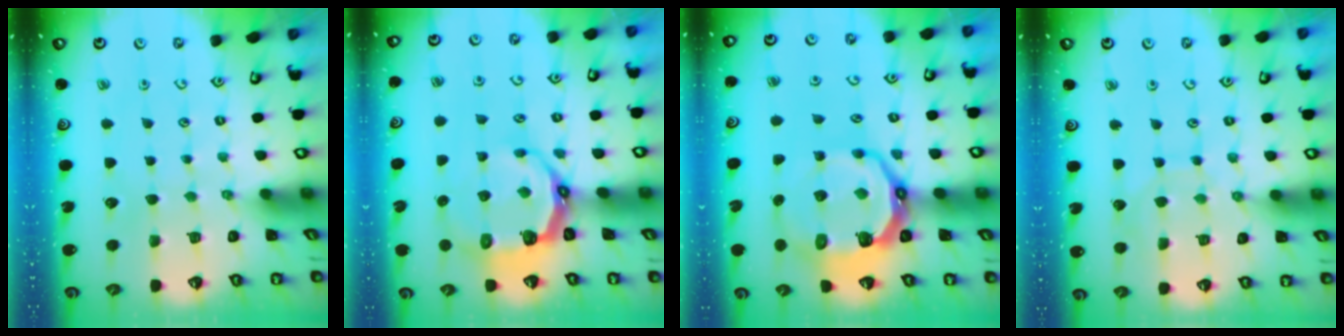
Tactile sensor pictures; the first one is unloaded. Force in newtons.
{"total": 8.7, "press": 7.1, "slide": 5.0}
{"total": 12.8, "press": 11.8, "slide": 4.8}
{"total": 6.3, "press": 6.3, "slide": 0.1}